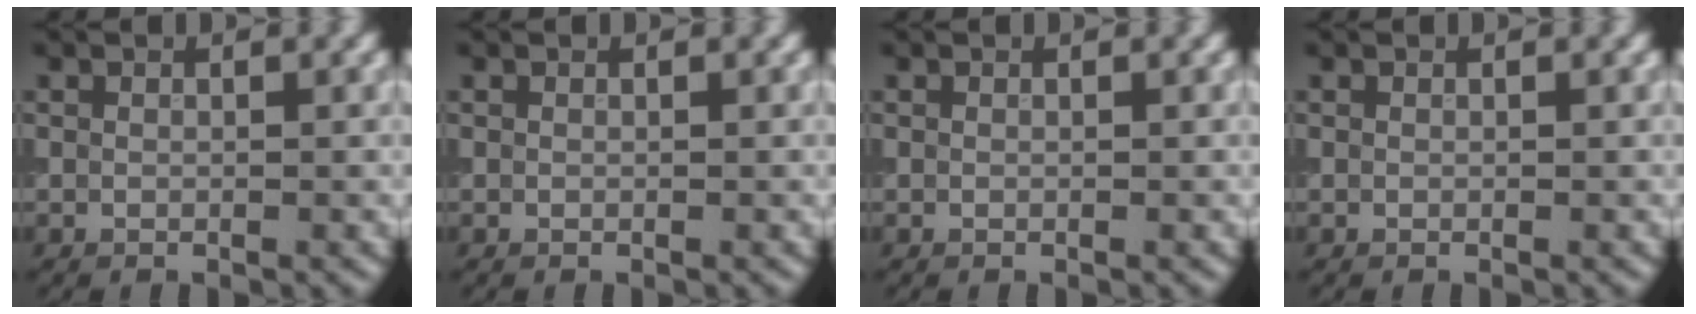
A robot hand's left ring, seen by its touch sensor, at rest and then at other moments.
{"total": 0.0}
{"total": 0.0}
{"total": 0.0}